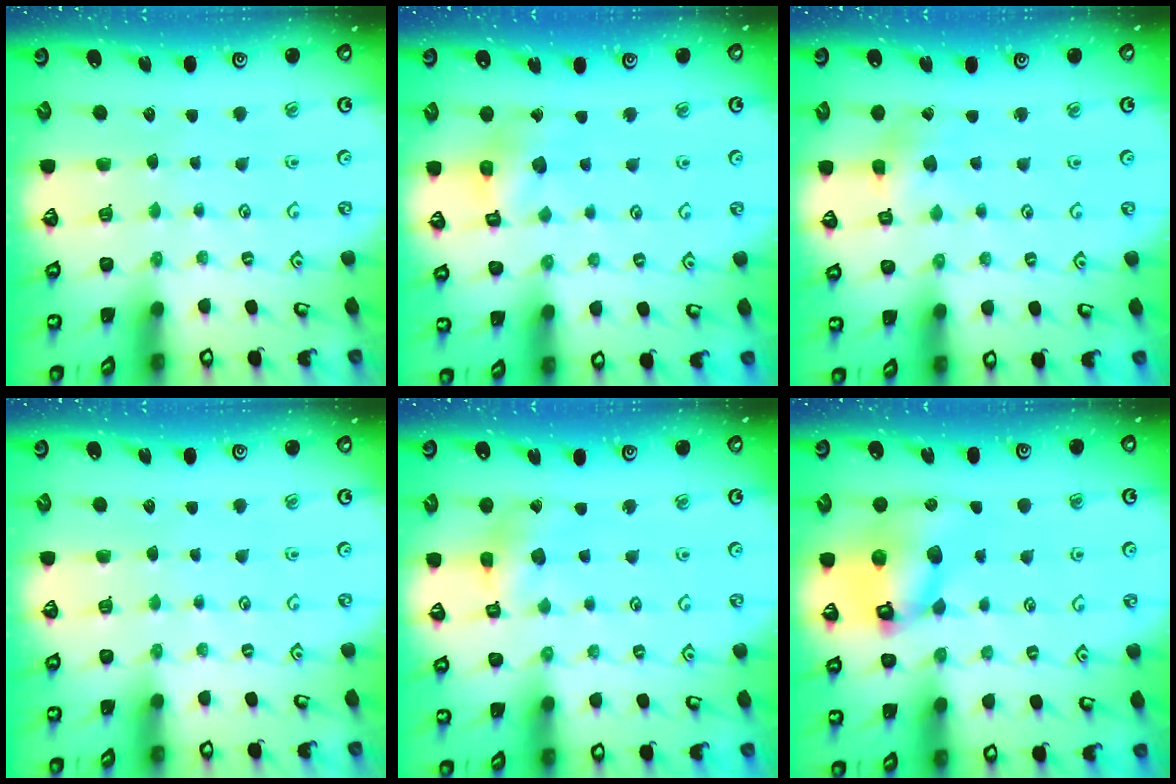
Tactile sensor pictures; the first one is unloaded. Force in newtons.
{"total": 8.7, "press": 8.6, "slide": 0.9}
{"total": 2.3, "press": 2.3, "slide": 0.5}
{"total": 0.0}
{"total": 6.0, "press": 6.0, "slide": 0.6}
{"total": 14.0, "press": 13.8, "slide": 2.0}